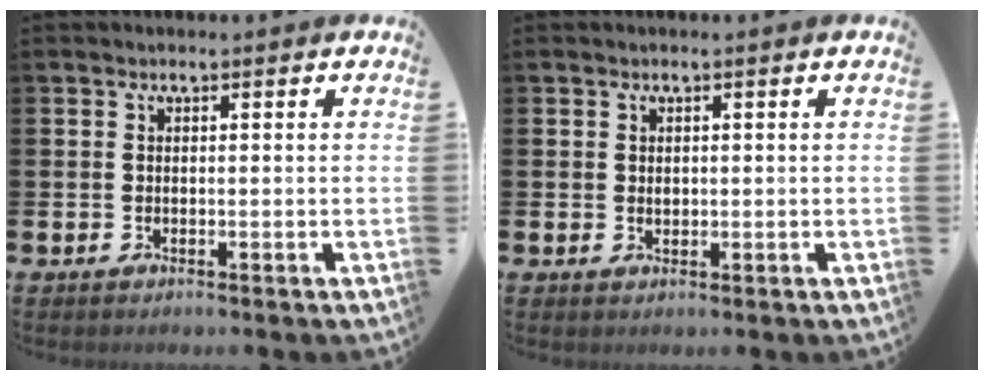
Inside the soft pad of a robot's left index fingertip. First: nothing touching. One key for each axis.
{"total": 0.8, "fx": 0.4, "fy": 0.6, "fz": 0.4, "tx": 0.001, "ty": 0.000, "tz": 0.003}